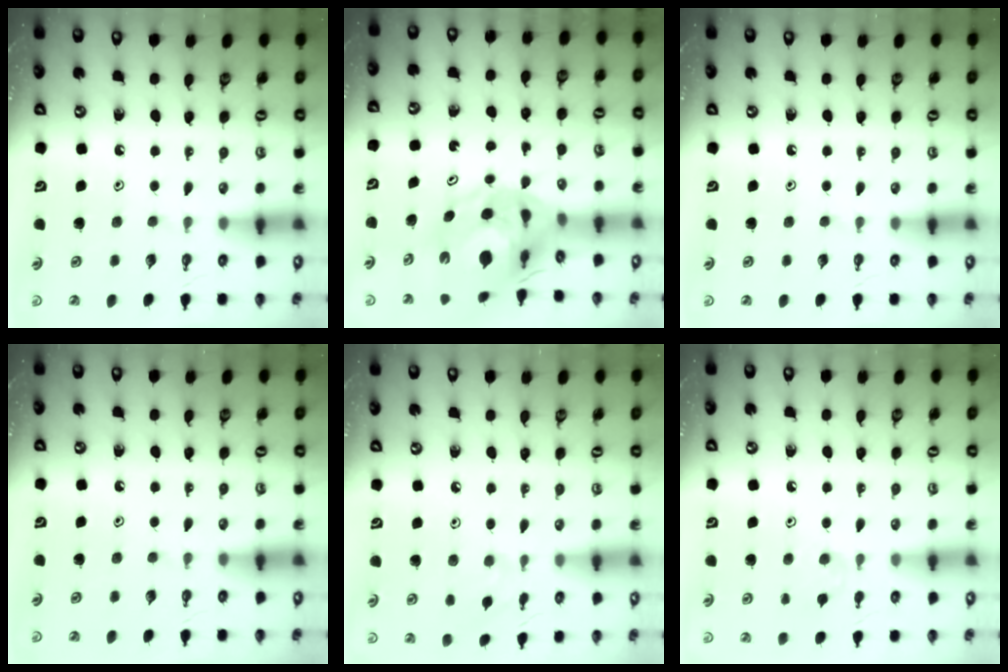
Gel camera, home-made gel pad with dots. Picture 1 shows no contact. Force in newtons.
{"total": 13.7, "press": 13.6, "slide": 1.6}
{"total": 0.0}
{"total": 0.0}
{"total": 4.8, "press": 4.8, "slide": 0.7}
{"total": 5.1, "press": 5.0, "slide": 0.7}